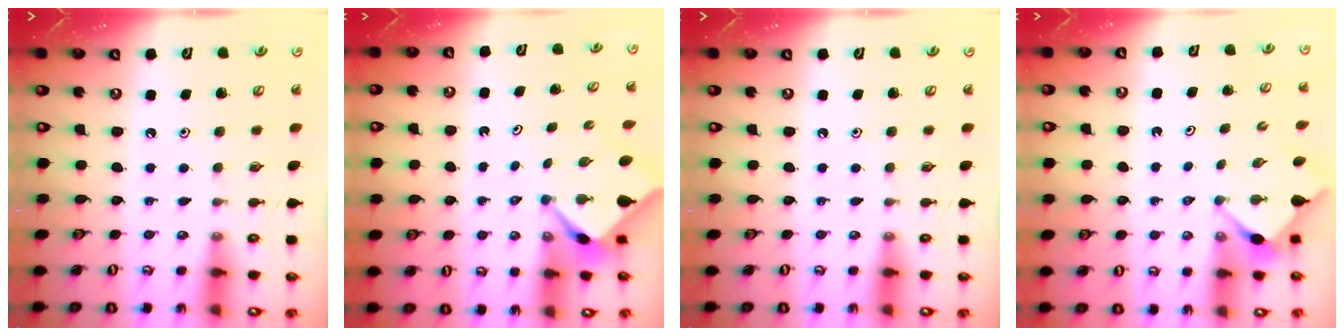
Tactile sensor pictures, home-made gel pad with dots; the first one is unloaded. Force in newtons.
{"total": 2.7, "press": 2.7, "slide": 0.2}
{"total": 0.0}
{"total": 2.9, "press": 2.9, "slide": 0.3}